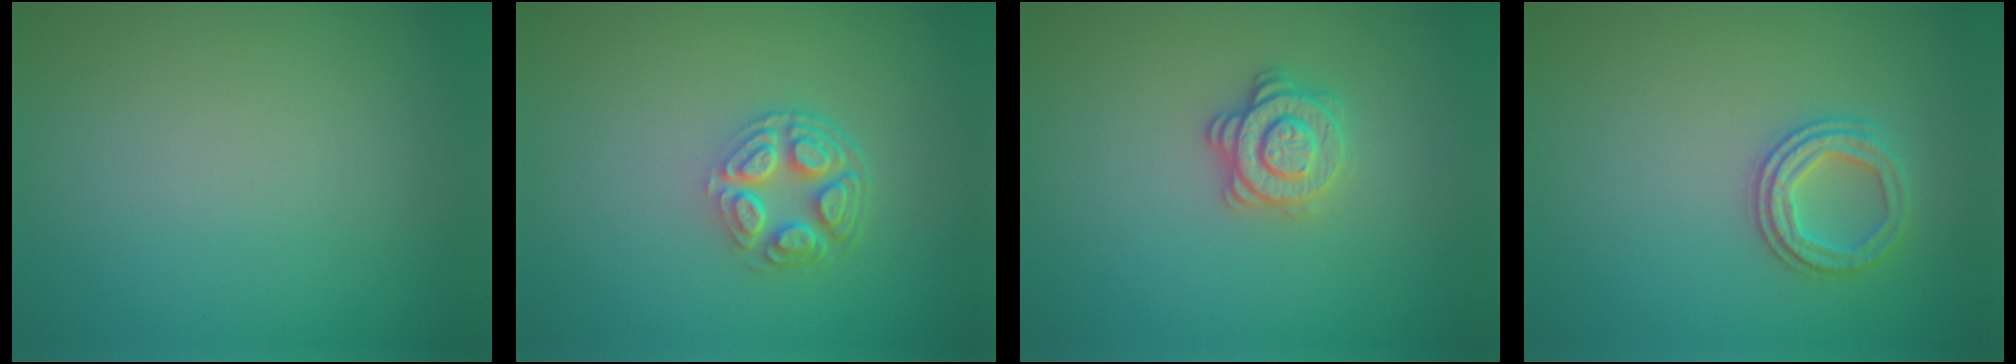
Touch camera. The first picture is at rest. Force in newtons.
{"total": 4.3, "press": 3.1, "slide": 2.9}
{"total": 2.8, "press": 2.6, "slide": 1.1}
{"total": 2.5, "press": 2.4, "slide": 0.6}